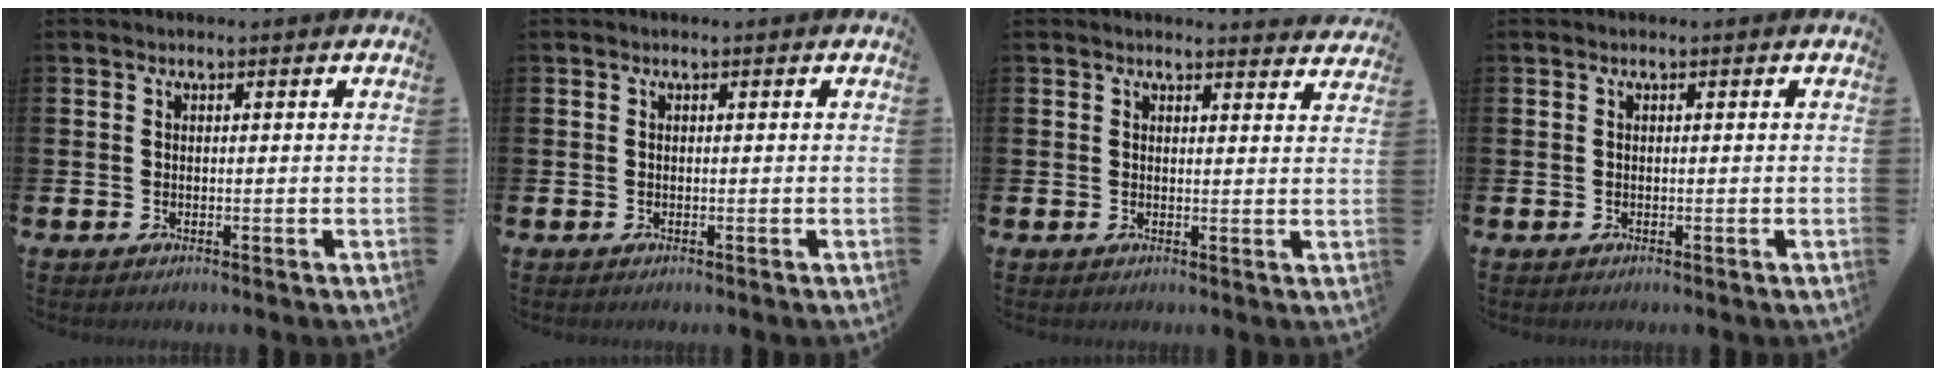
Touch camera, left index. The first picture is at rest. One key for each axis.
{"total": 0.0}
{"total": 2.2, "fx": 2.2, "fy": 0.2, "fz": 0.0, "tx": 0.006, "ty": -0.014, "tz": 0.038}
{"total": 0.0}